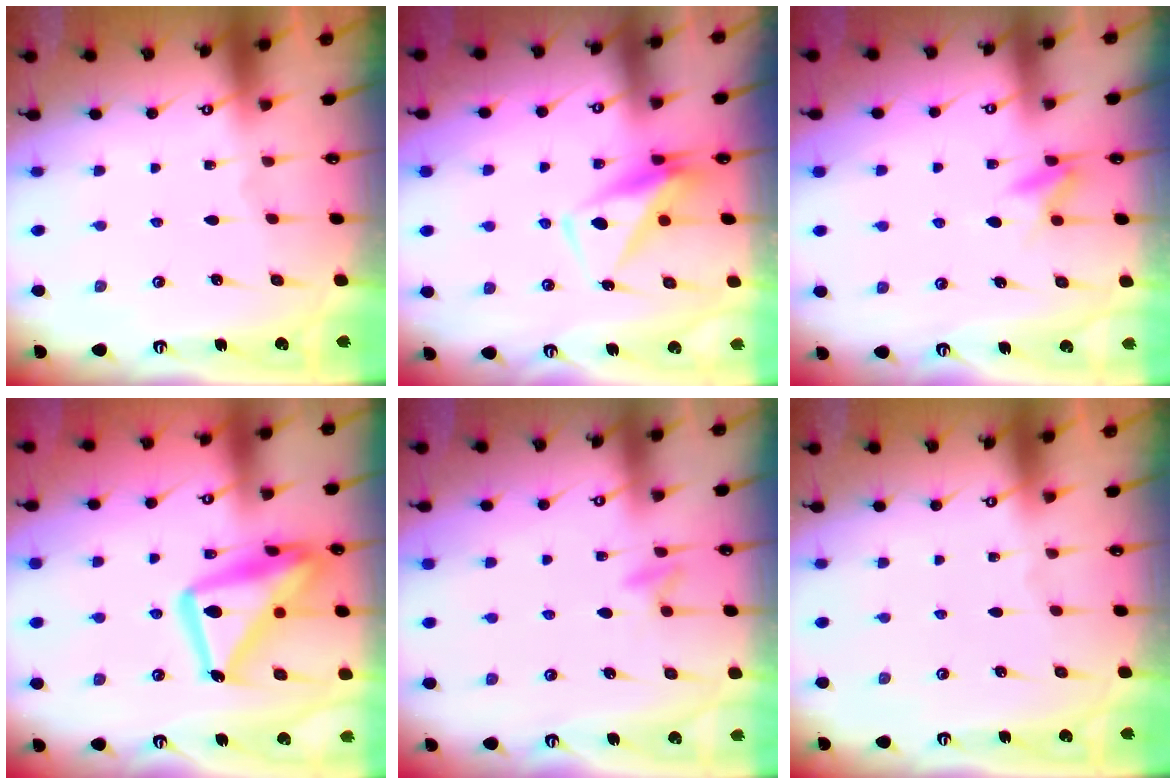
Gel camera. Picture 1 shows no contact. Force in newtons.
{"total": 8.7, "press": 8.6, "slide": 1.4}
{"total": 5.8, "press": 5.7, "slide": 0.7}
{"total": 20.8, "press": 20.8, "slide": 1.5}
{"total": 6.8, "press": 6.7, "slide": 0.9}
{"total": 0.0}